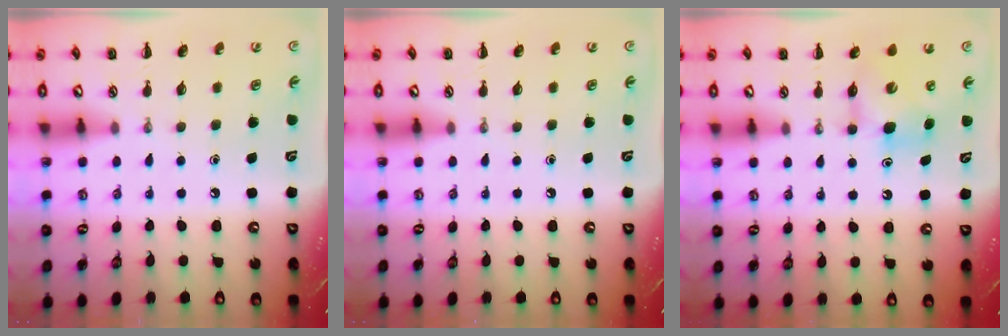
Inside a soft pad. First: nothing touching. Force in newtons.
{"total": 0.0}
{"total": 7.5, "press": 7.5, "slide": 0.5}